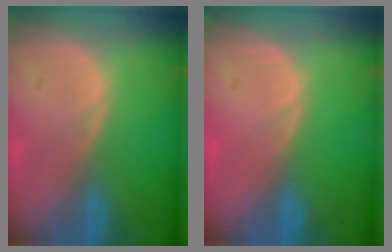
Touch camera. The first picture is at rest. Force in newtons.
{"total": 0.0}